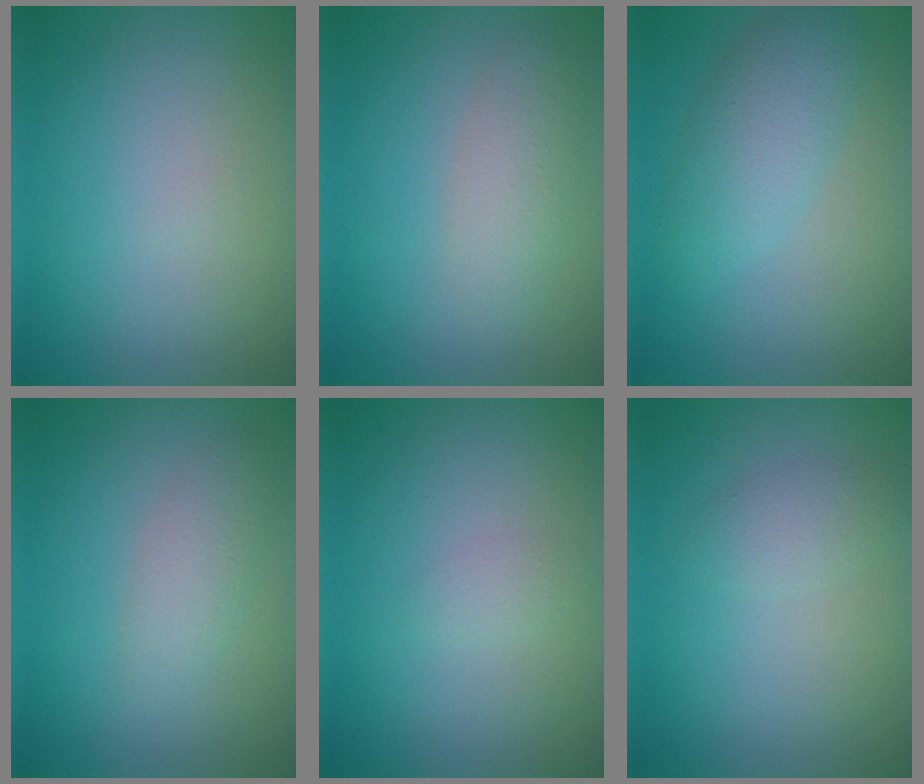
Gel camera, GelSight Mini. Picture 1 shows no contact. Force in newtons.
{"total": 2.9, "press": 2.9, "slide": 0.1}
{"total": 3.8, "press": 3.8, "slide": 0.2}
{"total": 2.4, "press": 2.4, "slide": 0.0}
{"total": 0.8, "press": 0.8, "slide": 0.0}
{"total": 1.6, "press": 1.6, "slide": 0.0}